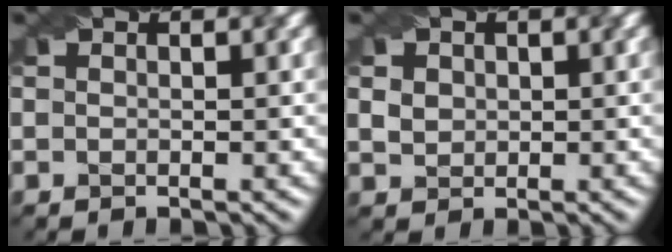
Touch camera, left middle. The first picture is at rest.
{"total": 3.6, "force": [1.6, 2.8, 1.6], "torque": [-0.040, 0.016, 0.026]}